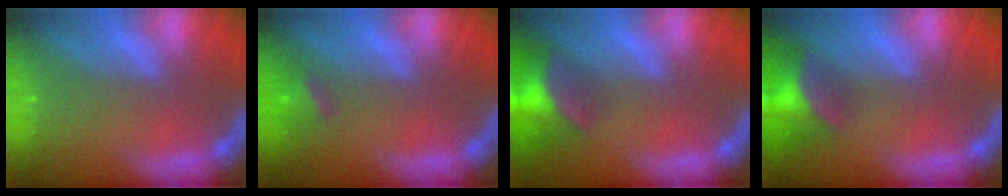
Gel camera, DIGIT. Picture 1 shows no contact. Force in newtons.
{"total": 2.4}
{"total": 9.5}
{"total": 8.4}